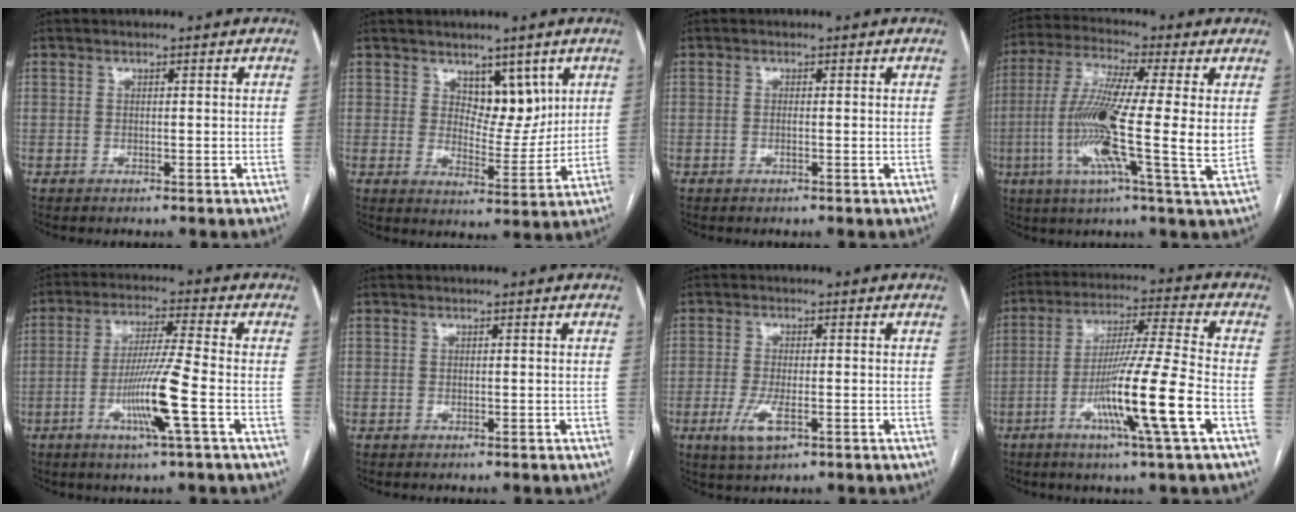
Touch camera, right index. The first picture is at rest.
{"total": 6.6, "force": [3.5, 3.5, 4.3], "torque": [-0.057, -0.006, 0.063]}
{"total": 0.7, "force": [-0.1, -0.1, 0.7], "torque": [-0.013, 0.000, -0.002]}
{"total": 16.4, "force": [-0.6, 0.2, 16.4], "torque": [-0.315, -0.011, -0.031]}
{"total": 9.9, "force": [-3.2, -1.1, 9.3], "torque": [-0.182, -0.011, -0.063]}
{"total": 0.0}
{"total": 4.8, "force": [-1.9, 1.3, 4.2], "torque": [-0.089, -0.008, -0.032]}
{"total": 14.3, "force": [-5.0, -1.5, 13.4], "torque": [-0.248, -0.015, -0.095]}